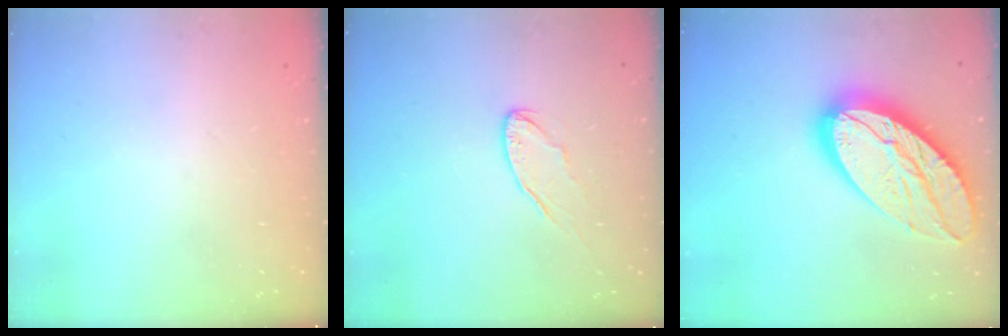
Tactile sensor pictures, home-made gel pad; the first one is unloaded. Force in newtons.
{"total": 6.8, "press": 6.8, "slide": 0.6}
{"total": 24.4, "press": 24.3, "slide": 1.9}